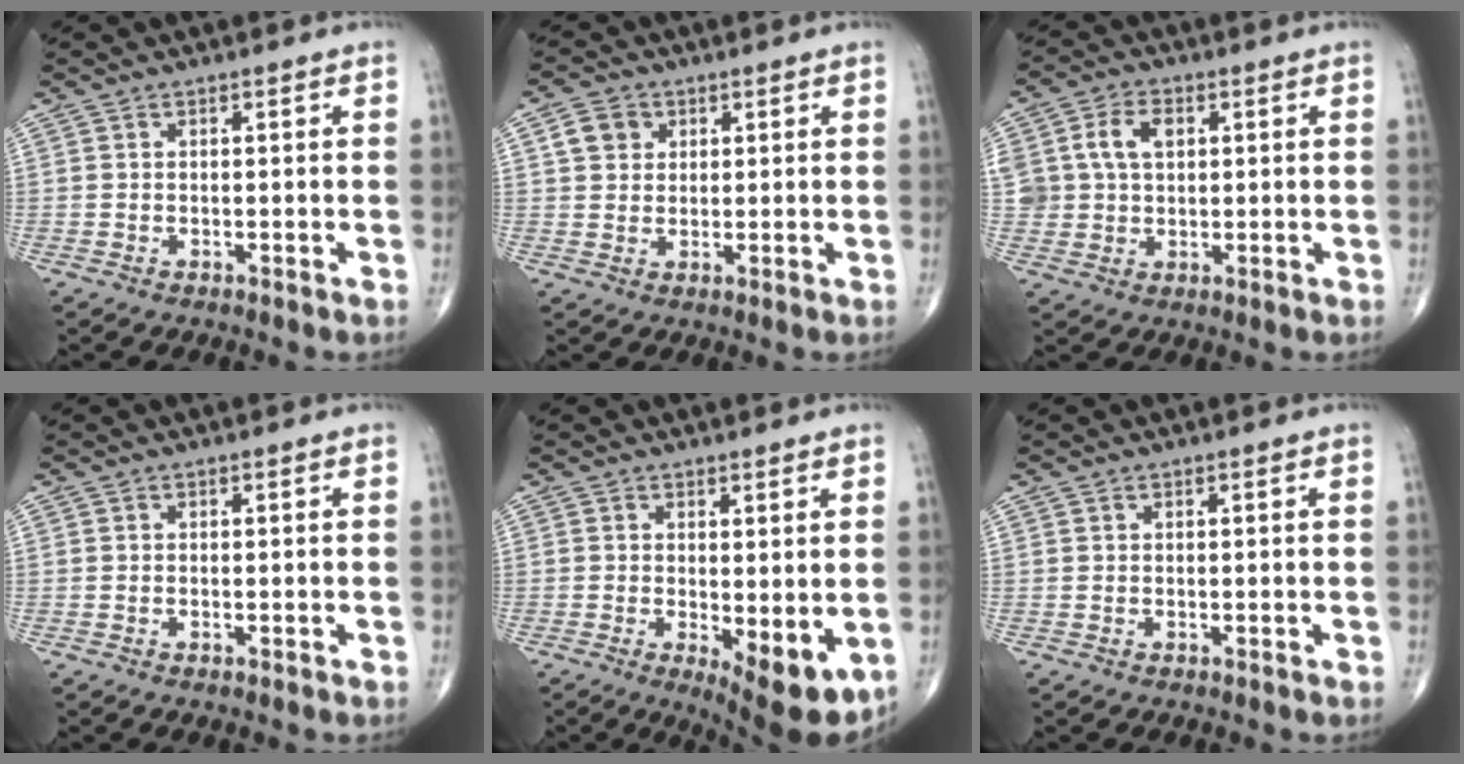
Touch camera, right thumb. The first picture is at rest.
{"total": 4.8, "force": [1.7, 4.0, 2.0], "torque": [-0.017, -0.001, 0.029]}
{"total": 8.8, "force": [2.2, 6.4, 5.6], "torque": [-0.104, 0.005, 0.045]}
{"total": 0.0}
{"total": 9.1, "force": [-2.0, 3.3, 8.3], "torque": [-0.103, -0.023, -0.019]}
{"total": 0.0}